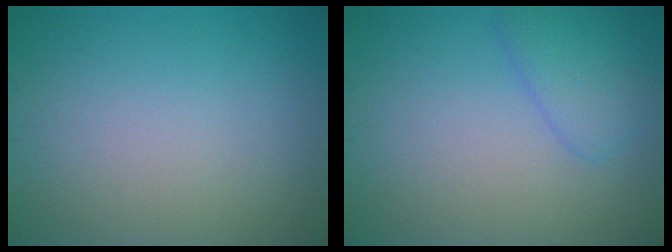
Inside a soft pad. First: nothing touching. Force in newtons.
{"total": 2.7, "press": 2.6, "slide": 0.2}